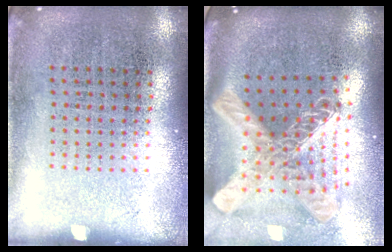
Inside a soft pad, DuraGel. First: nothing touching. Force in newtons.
{"total": 3.0, "press": 2.0, "slide": 2.2}